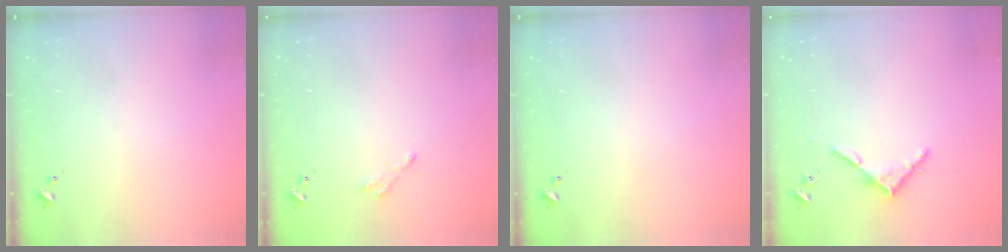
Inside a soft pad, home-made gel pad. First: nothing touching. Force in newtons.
{"total": 2.5, "press": 2.5, "slide": 0.2}
{"total": 0.0}
{"total": 3.7, "press": 3.7, "slide": 0.3}